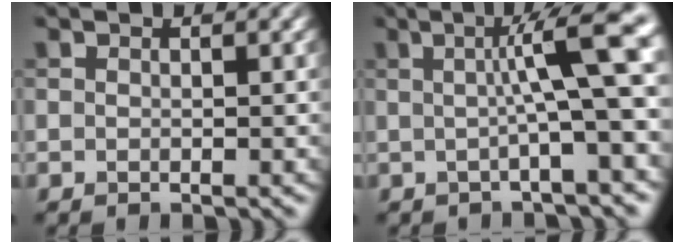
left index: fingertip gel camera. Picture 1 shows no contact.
{"total": 8.1, "force": [1.1, 1.2, 8.0], "torque": [-0.103, 0.014, 0.011]}